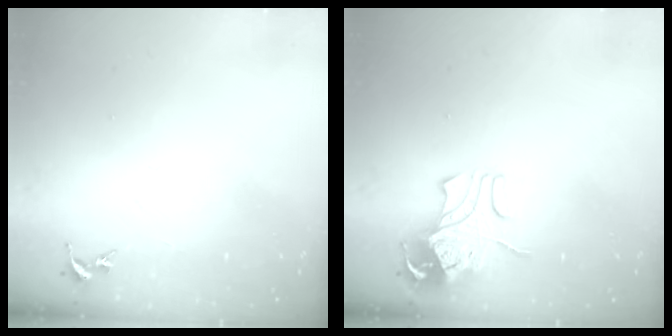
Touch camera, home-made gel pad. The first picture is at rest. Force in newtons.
{"total": 9.0, "press": 8.9, "slide": 1.0}